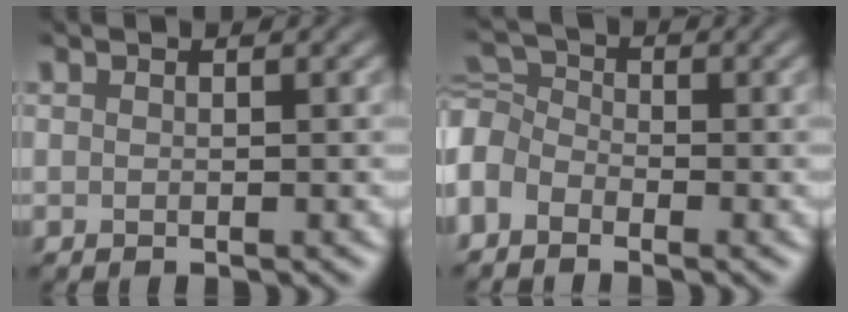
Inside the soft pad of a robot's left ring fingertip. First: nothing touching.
{"total": 3.8, "force": [-2.2, 2.6, 1.6], "torque": [-0.038, 0.009, -0.064]}